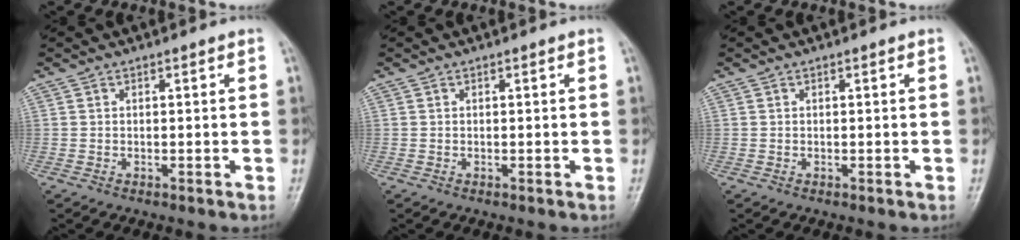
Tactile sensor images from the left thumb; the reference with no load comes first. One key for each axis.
{"total": 0.0}
{"total": 0.0}